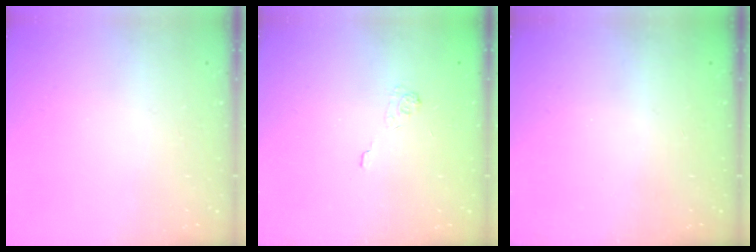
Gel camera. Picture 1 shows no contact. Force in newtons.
{"total": 2.1, "press": 1.5, "slide": 1.4}
{"total": 2.3, "press": 2.2, "slide": 0.8}